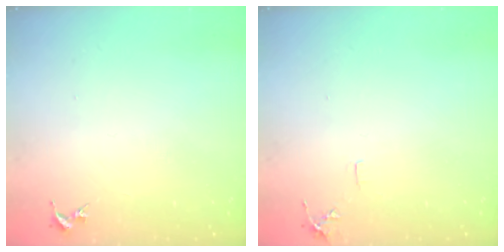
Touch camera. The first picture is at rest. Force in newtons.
{"total": 5.7, "press": 5.7, "slide": 0.6}